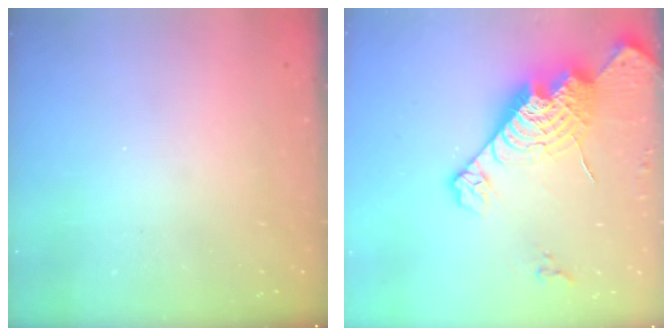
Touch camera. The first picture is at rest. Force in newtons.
{"total": 20.5, "press": 20.4, "slide": 1.8}